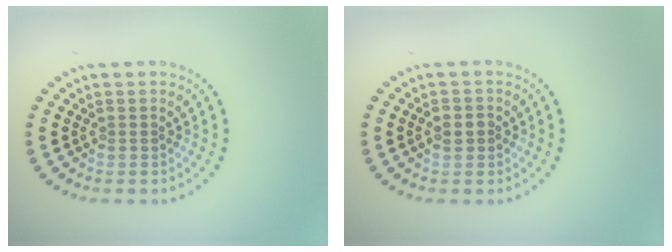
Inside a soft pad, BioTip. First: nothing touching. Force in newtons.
{"total": 1.6, "press": 1.5, "slide": 0.4}